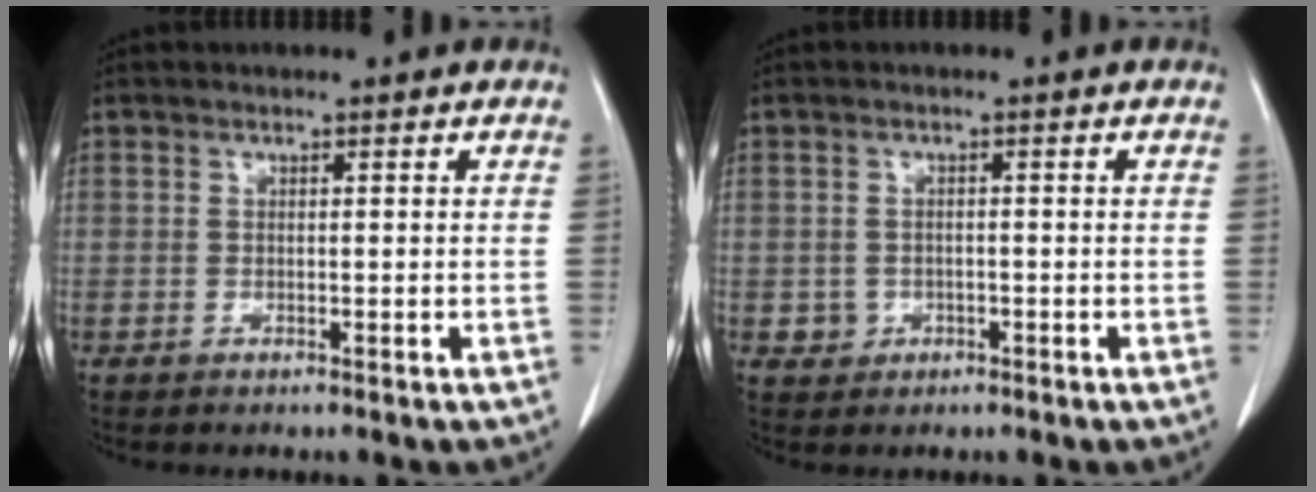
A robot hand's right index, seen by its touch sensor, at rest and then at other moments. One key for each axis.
{"total": 2.0, "fx": -0.6, "fy": 1.8, "fz": 0.5, "tx": -0.005, "ty": 0.006, "tz": -0.003}